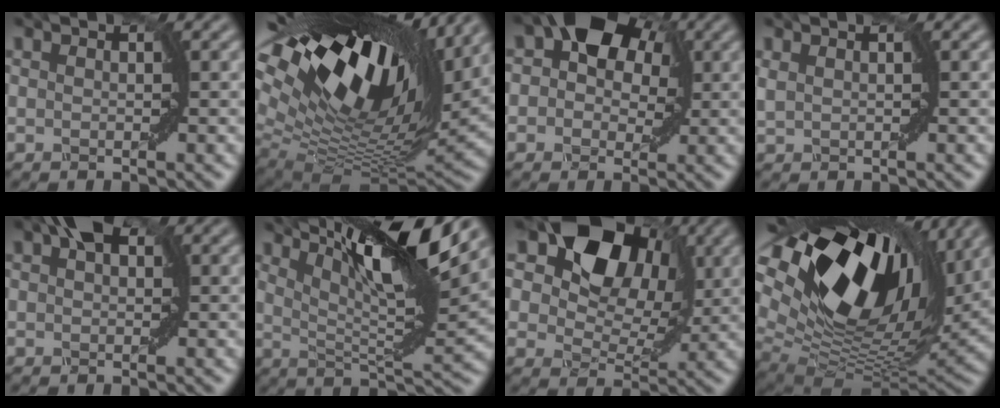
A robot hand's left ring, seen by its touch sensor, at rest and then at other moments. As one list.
[{"total": 18.0, "force": [8.9, 8.4, 13.2], "torque": [-0.256, 0.033, 0.160]}, {"total": 8.8, "force": [2.9, 6.3, 5.5], "torque": [-0.058, 0.047, 0.012]}, {"total": 1.1, "force": [0.6, 0.7, 0.6], "torque": [-0.018, 0.004, 0.015]}, {"total": 3.0, "force": [1.4, 1.7, 2.1], "torque": [-0.025, 0.012, 0.015]}, {"total": 10.5, "force": [6.2, 1.5, 8.3], "torque": [-0.134, 0.004, 0.111]}, {"total": 12.3, "force": [5.7, 7.9, 7.5], "torque": [-0.128, 0.037, 0.078]}, {"total": 18.1, "force": [8.2, 10.2, 12.5], "torque": [-0.247, 0.030, 0.142]}]